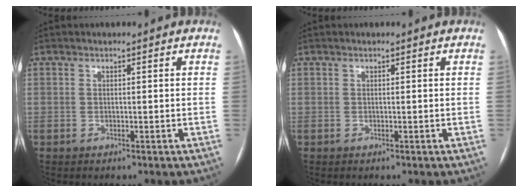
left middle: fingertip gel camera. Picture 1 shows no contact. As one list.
[{"total": 0.0}]